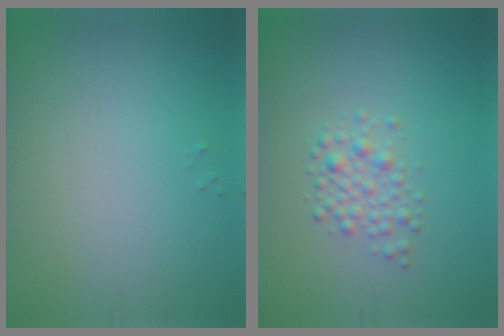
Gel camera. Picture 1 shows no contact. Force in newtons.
{"total": 2.1, "press": 2.1, "slide": 0.0}